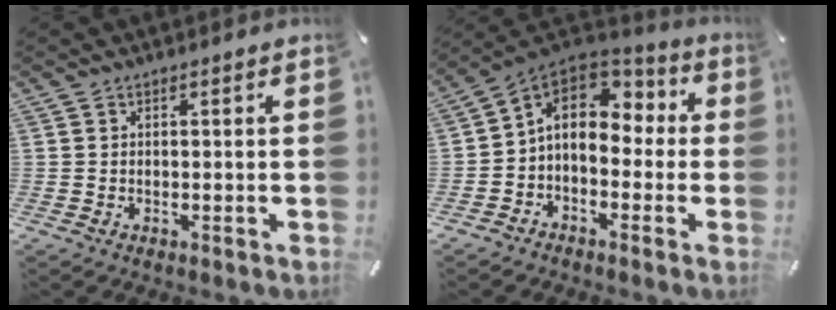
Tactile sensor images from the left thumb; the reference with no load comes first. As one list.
[{"total": 9.4, "force": [0.1, 7.4, 5.7], "torque": [-0.121, 0.004, 0.000]}]